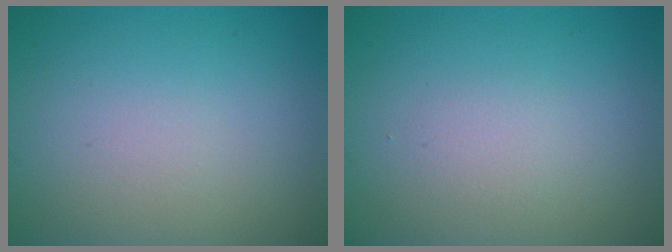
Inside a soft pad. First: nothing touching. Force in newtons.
{"total": 1.1, "press": 1.1, "slide": 0.0}